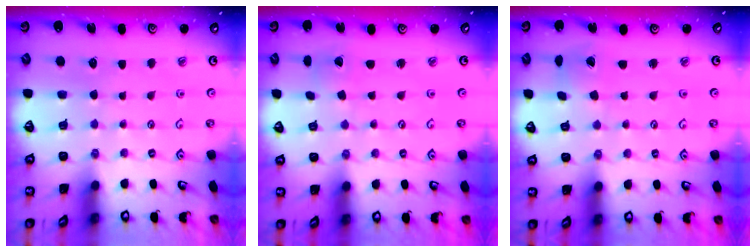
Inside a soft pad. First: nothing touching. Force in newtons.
{"total": 0.5, "press": 0.5, "slide": 0.0}
{"total": 1.4, "press": 1.4, "slide": 0.2}